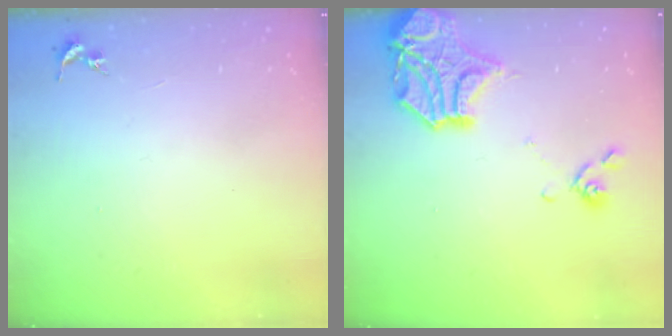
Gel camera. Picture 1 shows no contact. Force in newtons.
{"total": 15.9, "press": 15.6, "slide": 2.9}